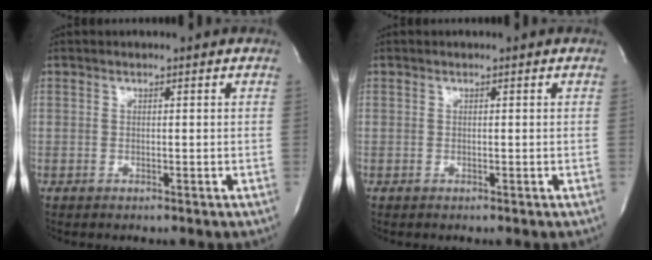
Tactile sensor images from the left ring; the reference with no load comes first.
{"total": 0.0}